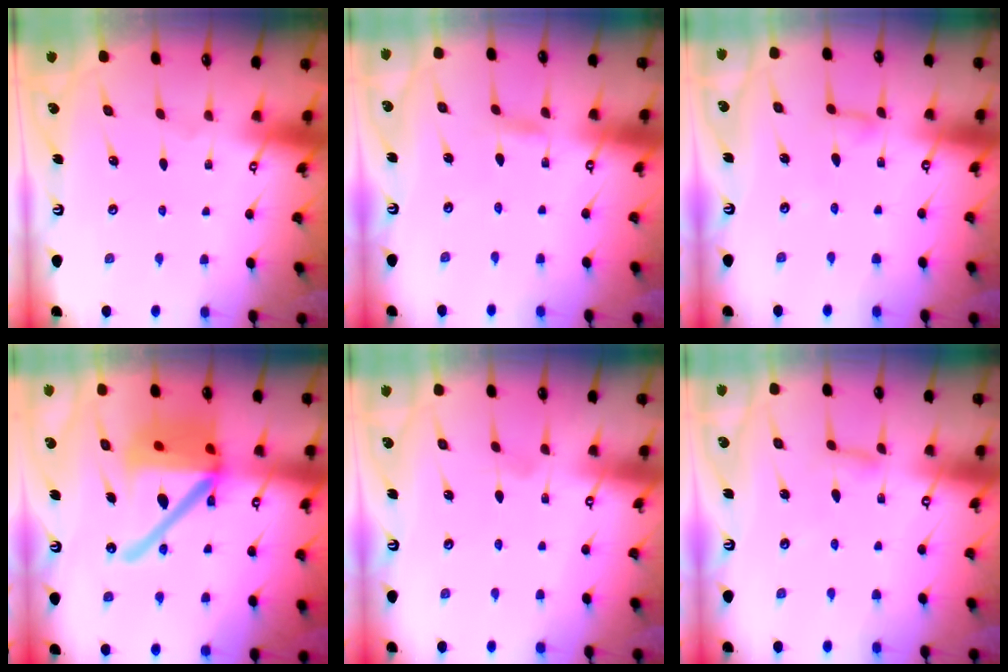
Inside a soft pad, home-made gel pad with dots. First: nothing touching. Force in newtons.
{"total": 1.4, "press": 1.4, "slide": 0.1}
{"total": 3.9, "press": 3.9, "slide": 0.4}
{"total": 22.7, "press": 22.4, "slide": 3.8}
{"total": 2.5, "press": 2.5, "slide": 0.4}
{"total": 2.6, "press": 2.6, "slide": 0.3}